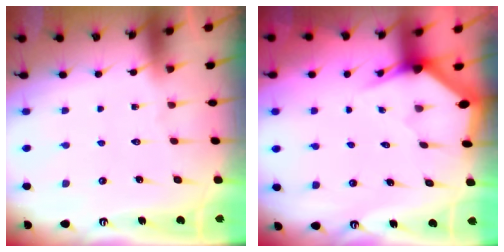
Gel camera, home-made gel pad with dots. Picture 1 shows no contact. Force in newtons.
{"total": 3.0, "press": 3.0, "slide": 0.1}